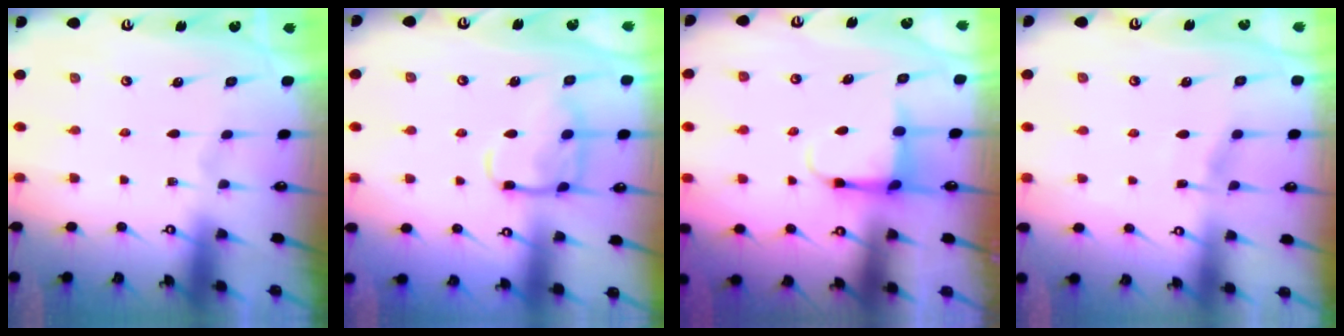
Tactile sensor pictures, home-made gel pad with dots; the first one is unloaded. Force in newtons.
{"total": 11.7, "press": 11.7, "slide": 0.9}
{"total": 4.5, "press": 4.4, "slide": 0.9}
{"total": 3.7, "press": 3.7, "slide": 0.3}